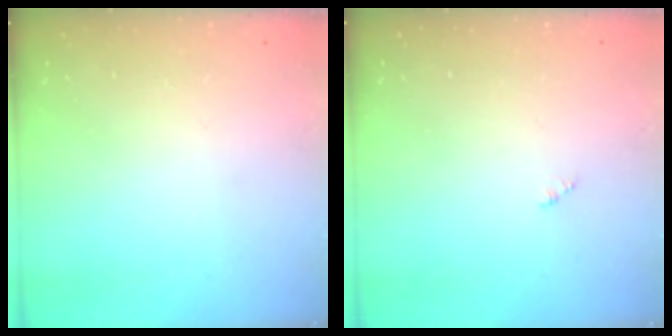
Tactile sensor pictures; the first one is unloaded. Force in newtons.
{"total": 0.7, "press": 0.7, "slide": 0.1}